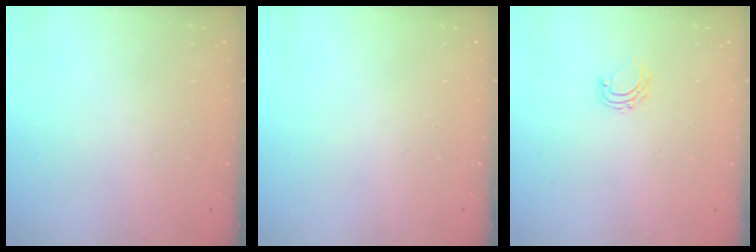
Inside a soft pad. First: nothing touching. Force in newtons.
{"total": 0.0}
{"total": 5.2, "press": 5.2, "slide": 0.4}